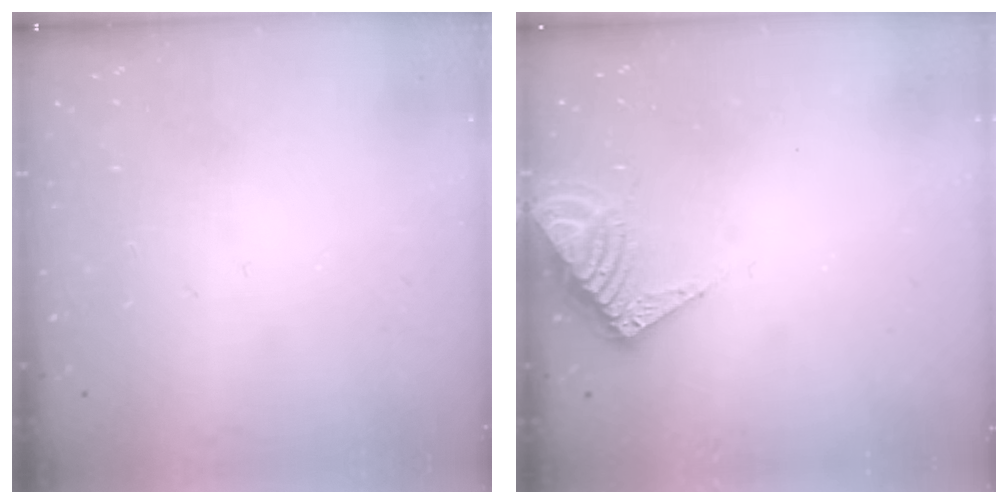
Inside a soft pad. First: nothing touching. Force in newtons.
{"total": 8.0, "press": 8.0, "slide": 0.7}